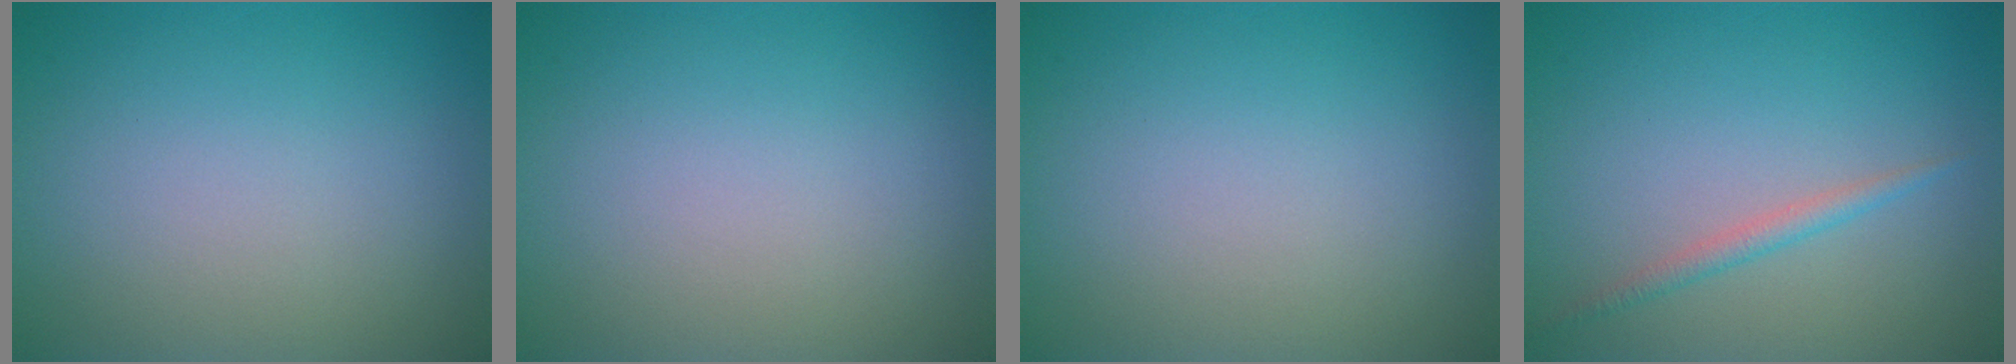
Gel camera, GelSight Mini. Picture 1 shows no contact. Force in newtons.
{"total": 0.0}
{"total": 0.0}
{"total": 1.3, "press": 1.3, "slide": 0.1}